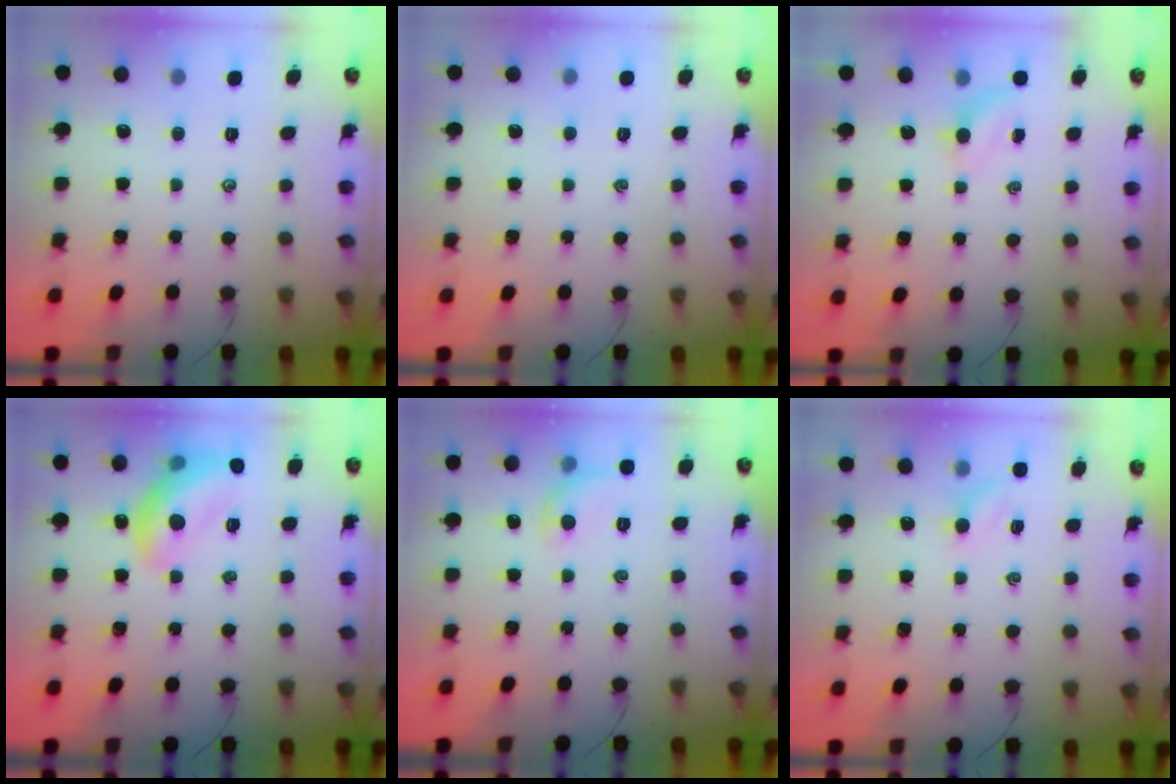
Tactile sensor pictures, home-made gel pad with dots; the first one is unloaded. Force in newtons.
{"total": 0.0}
{"total": 3.1, "press": 2.9, "slide": 1.0}
{"total": 13.9, "press": 13.7, "slide": 2.0}
{"total": 7.0, "press": 6.9, "slide": 1.3}
{"total": 3.6, "press": 3.4, "slide": 1.1}